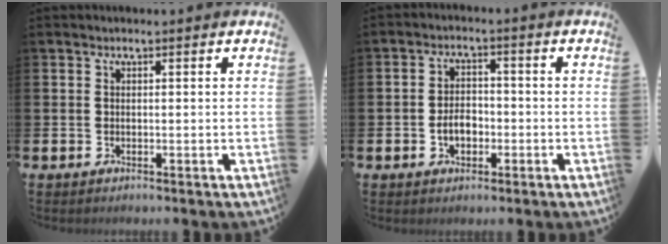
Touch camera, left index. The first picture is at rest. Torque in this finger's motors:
{"motor_torque": [0.38, -0.14, 0.13, 0.03]}